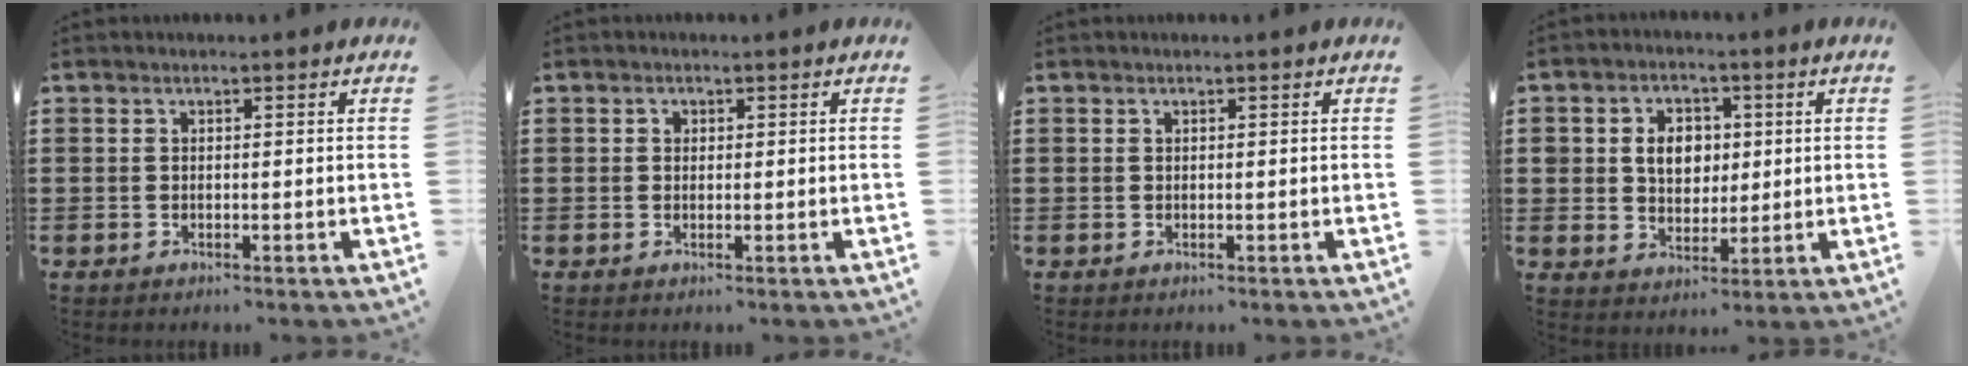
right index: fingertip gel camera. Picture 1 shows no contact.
{"total": 0.6, "force": [0.2, 0.6, 0.2], "torque": [-0.006, 0.003, 0.004]}
{"total": 0.0}
{"total": 5.6, "force": [0.9, 4.6, 3.1], "torque": [-0.062, 0.009, 0.009]}